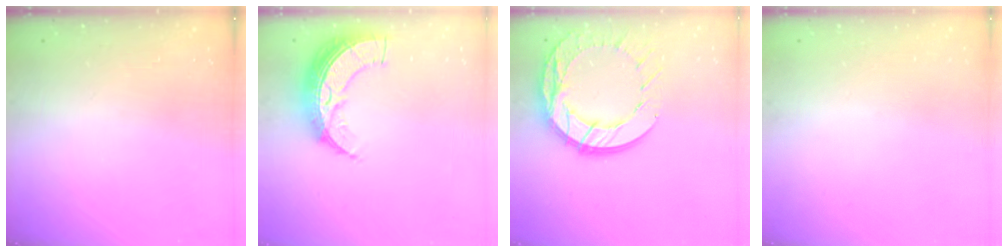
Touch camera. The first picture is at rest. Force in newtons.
{"total": 11.9, "press": 11.8, "slide": 1.0}
{"total": 18.3, "press": 18.3, "slide": 1.6}
{"total": 0.0}